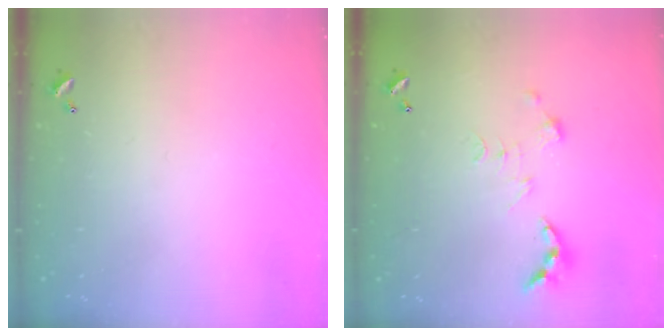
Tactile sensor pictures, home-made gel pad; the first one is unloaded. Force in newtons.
{"total": 3.3, "press": 3.3, "slide": 0.4}